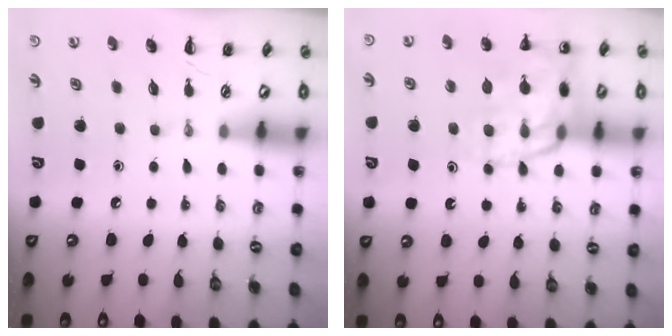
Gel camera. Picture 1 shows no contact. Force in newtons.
{"total": 17.6, "press": 17.5, "slide": 2.0}